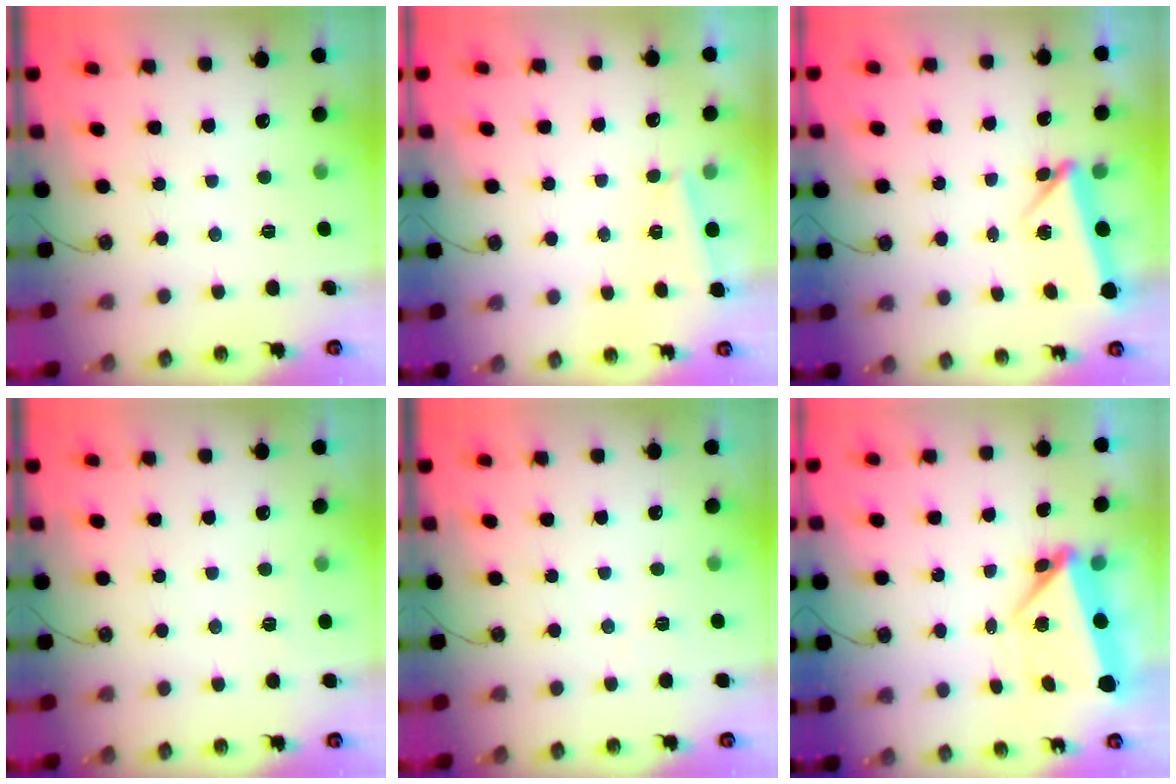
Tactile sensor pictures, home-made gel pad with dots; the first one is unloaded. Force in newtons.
{"total": 4.8, "press": 0.8, "slide": 4.7}
{"total": 6.2, "press": 6.2, "slide": 0.3}
{"total": 2.5, "press": 2.4, "slide": 0.4}
{"total": 1.9, "press": 1.9, "slide": 0.4}
{"total": 7.5, "press": 5.7, "slide": 4.8}